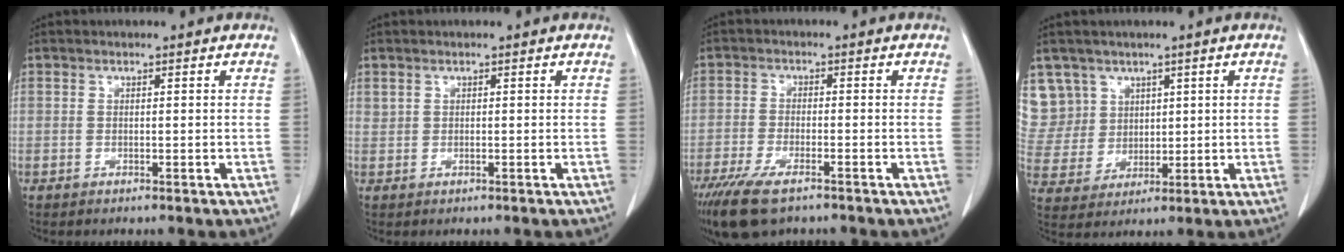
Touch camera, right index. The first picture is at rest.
{"total": 0.6, "force": [0.4, 0.3, 0.3], "torque": [-0.003, 0.001, 0.009]}
{"total": 8.9, "force": [-6.2, 2.7, 5.8], "torque": [-0.104, -0.019, -0.104]}
{"total": 9.7, "force": [5.4, 8.0, 0.1], "torque": [-0.013, 0.029, 0.126]}